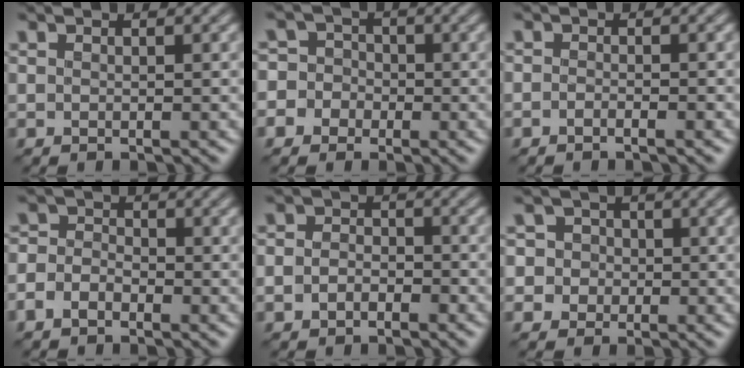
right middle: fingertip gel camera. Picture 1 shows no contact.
{"total": 5.9, "force": [-2.3, 5.3, 1.1], "torque": [-0.008, 0.012, -0.071]}
{"total": 1.1, "force": [-0.8, 0.3, 0.8], "torque": [-0.014, 0.000, -0.016]}
{"total": 2.6, "force": [-1.5, 1.8, 1.1], "torque": [-0.018, 0.002, -0.041]}
{"total": 2.4, "force": [-1.0, 1.8, 1.3], "torque": [-0.010, 0.001, -0.025]}
{"total": 5.2, "force": [0.3, 5.0, 1.5], "torque": [-0.015, 0.036, -0.024]}